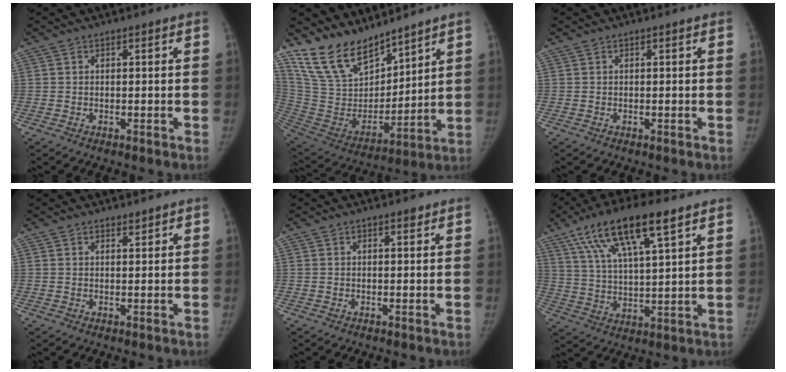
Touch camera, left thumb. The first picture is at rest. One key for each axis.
{"total": 16.7, "fx": 13.9, "fy": 6.8, "fz": 6.1, "tx": -0.075, "ty": -0.079, "tz": 0.283}
{"total": 0.0}
{"total": 0.8, "fx": 0.8, "fy": 0.3, "fz": 0.2, "tx": 0.000, "ty": -0.007, "tz": 0.011}
{"total": 0.7, "fx": 0.5, "fy": 0.3, "fz": 0.4, "tx": -0.003, "ty": -0.003, "tz": 0.006}
{"total": 16.1, "fx": 9.0, "fy": 4.1, "fz": 12.7, "tx": -0.225, "ty": -0.015, "tz": 0.167}